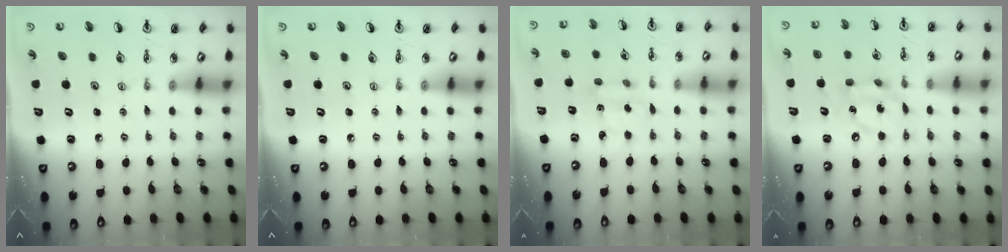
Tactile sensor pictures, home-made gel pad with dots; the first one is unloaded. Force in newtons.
{"total": 0.0}
{"total": 2.4, "press": 2.4, "slide": 0.6}
{"total": 10.7, "press": 10.7, "slide": 0.5}